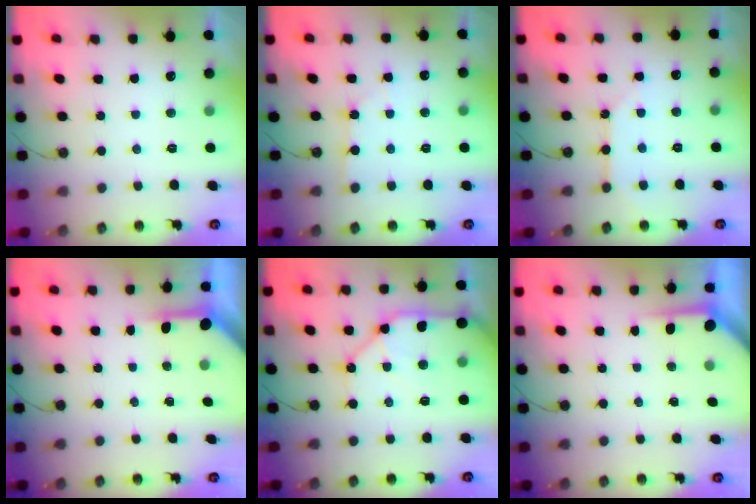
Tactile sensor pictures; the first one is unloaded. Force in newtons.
{"total": 1.8, "press": 1.8, "slide": 0.3}
{"total": 5.3, "press": 5.3, "slide": 0.6}
{"total": 4.0, "press": 4.0, "slide": 0.4}
{"total": 13.8, "press": 13.7, "slide": 1.8}
{"total": 3.6, "press": 3.5, "slide": 0.4}